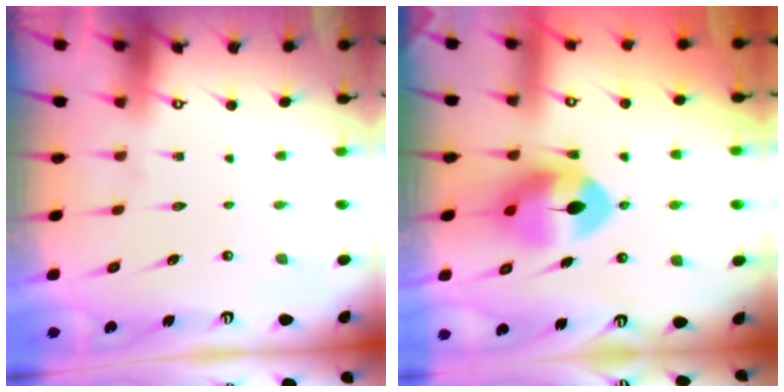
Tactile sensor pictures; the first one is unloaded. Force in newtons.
{"total": 8.7, "press": 8.5, "slide": 1.5}